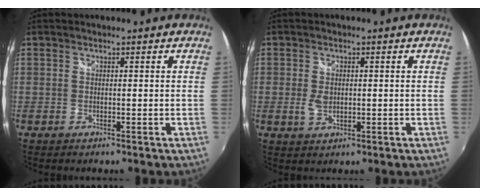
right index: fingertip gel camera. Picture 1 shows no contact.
{"total": 2.9, "force": [-0.2, 1.9, 2.2], "torque": [-0.040, -0.004, -0.001]}